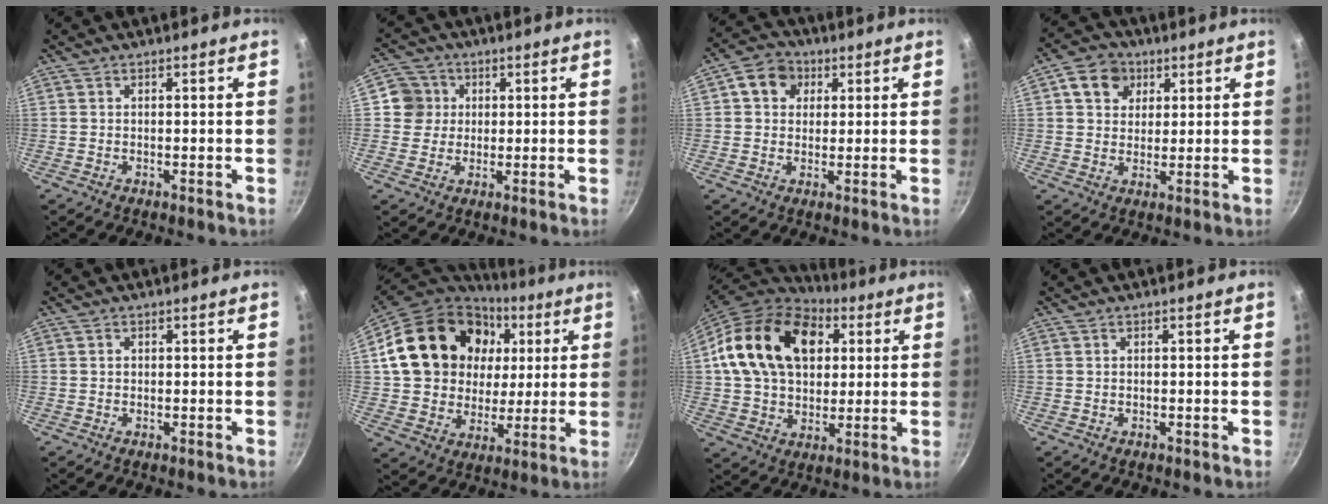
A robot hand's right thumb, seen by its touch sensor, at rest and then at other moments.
{"total": 5.7, "force": [1.1, 5.5, 1.0], "torque": [0.023, 0.007, 0.009]}
{"total": 7.1, "force": [2.3, 5.8, 3.3], "torque": [-0.029, 0.006, 0.024]}
{"total": 7.7, "force": [3.1, 6.2, 3.4], "torque": [-0.031, -0.001, 0.044]}
{"total": 0.8, "force": [0.1, 0.7, 0.4], "torque": [-0.004, 0.004, 0.003]}
{"total": 24.7, "force": [7.0, 19.5, 13.6], "torque": [-0.229, 0.015, 0.127]}
{"total": 22.0, "force": [6.0, 15.5, 14.3], "torque": [-0.219, 0.008, 0.099]}
{"total": 0.0}